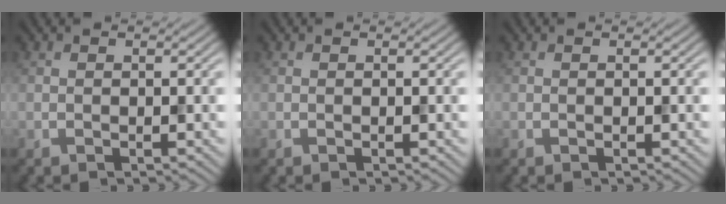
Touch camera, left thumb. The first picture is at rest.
{"total": 0.0}
{"total": 0.0}